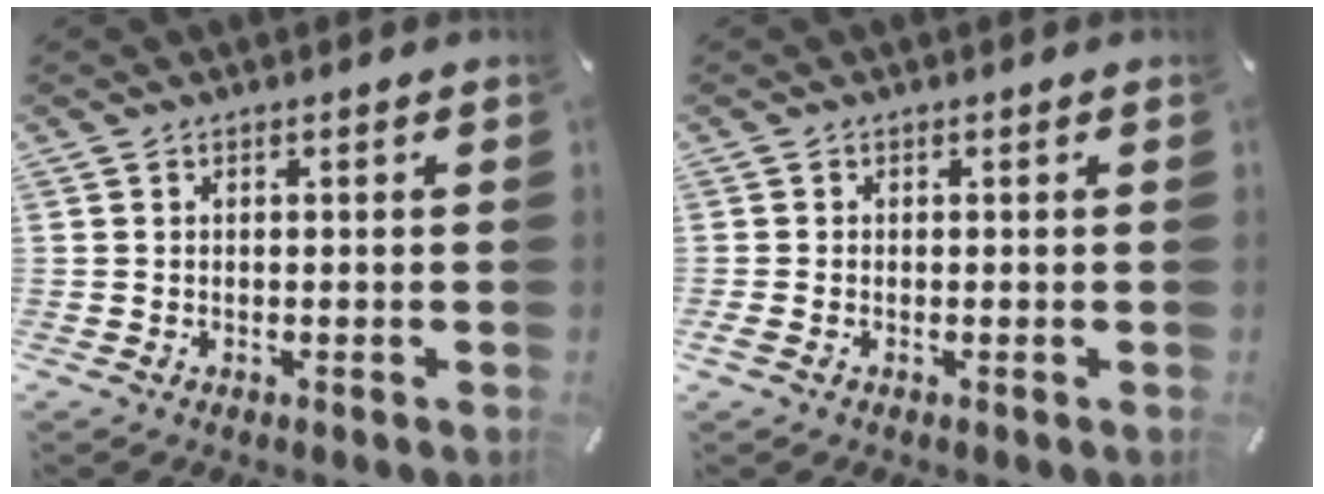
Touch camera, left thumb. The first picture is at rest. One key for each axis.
{"total": 0.5, "fx": -0.2, "fy": 0.3, "fz": 0.3, "tx": -0.006, "ty": 0.000, "tz": -0.005}